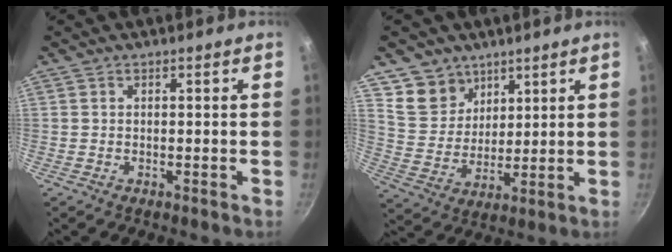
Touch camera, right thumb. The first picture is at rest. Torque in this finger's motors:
{"motor_torque": [-0.64, 0.93, 0.11, 0.04, 0.18]}